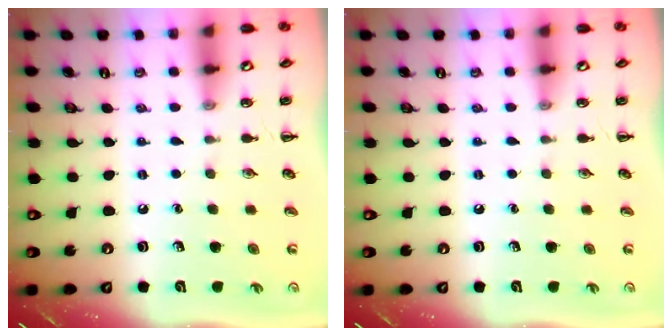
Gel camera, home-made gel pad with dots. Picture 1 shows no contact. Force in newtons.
{"total": 0.0}